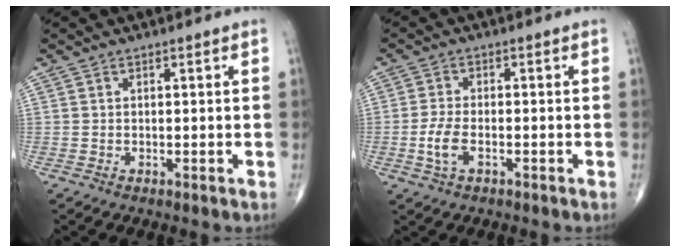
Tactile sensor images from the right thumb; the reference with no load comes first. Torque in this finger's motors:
{"motor_torque": [-0.32, 0.36, 0.57, 0.00, 0.14]}